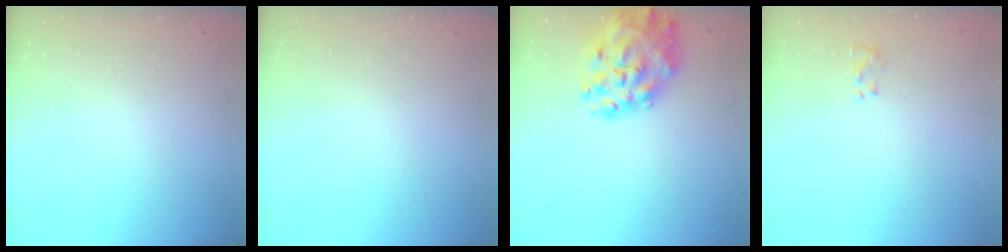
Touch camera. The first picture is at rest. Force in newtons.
{"total": 0.0}
{"total": 14.9, "press": 14.1, "slide": 4.7}
{"total": 2.2, "press": 2.0, "slide": 1.0}